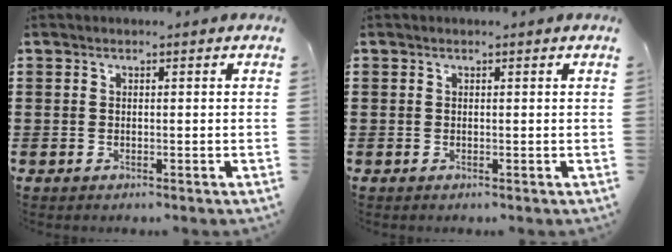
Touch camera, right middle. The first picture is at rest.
{"total": 0.0}